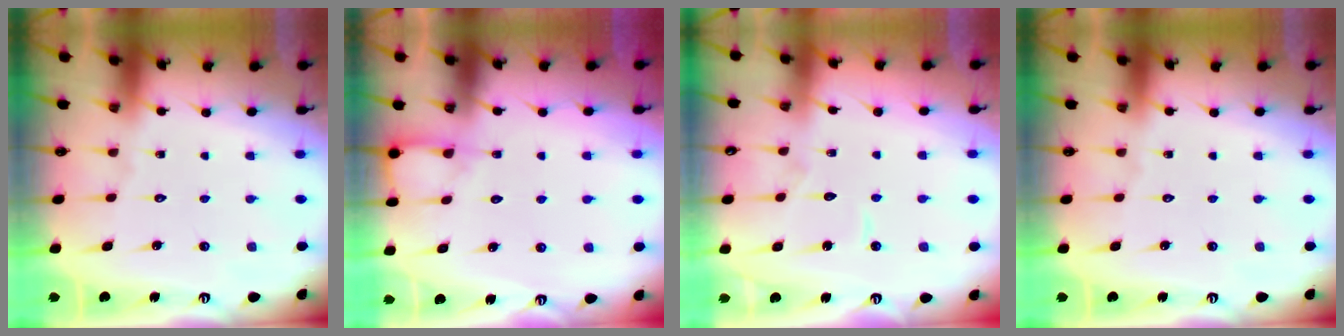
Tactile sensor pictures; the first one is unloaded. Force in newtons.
{"total": 6.0, "press": 6.0, "slide": 0.5}
{"total": 3.7, "press": 3.7, "slide": 0.3}
{"total": 0.0}